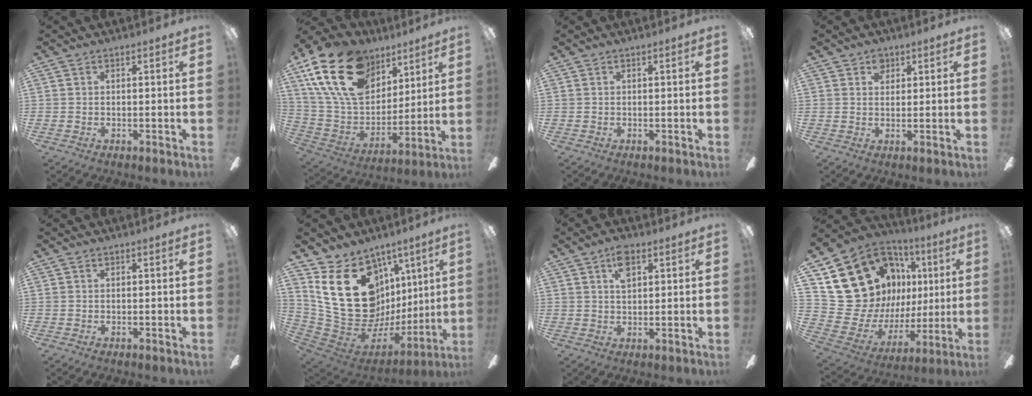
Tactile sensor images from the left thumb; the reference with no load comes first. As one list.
[{"total": 23.7, "force": [13.1, 14.7, 13.2], "torque": [-0.266, -0.054, 0.236]}, {"total": 0.0}, {"total": 3.1, "force": [1.9, 2.2, 1.0], "torque": [0.001, -0.005, 0.030]}, {"total": 0.0}, {"total": 29.0, "force": [7.4, 21.0, 18.5], "torque": [-0.366, -0.042, 0.173]}, {"total": 5.5, "force": [2.6, 2.9, 3.8], "torque": [-0.059, -0.003, 0.042]}, {"total": 19.0, "force": [8.7, 15.5, 6.5], "torque": [-0.140, -0.068, 0.205]}]